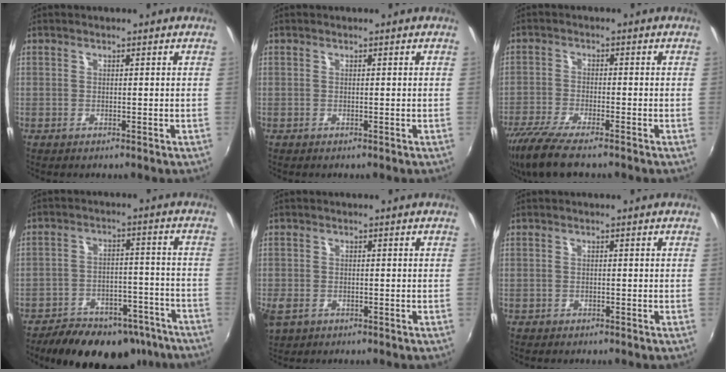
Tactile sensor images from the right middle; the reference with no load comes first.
{"total": 0.0}
{"total": 10.4, "force": [-8.3, 1.8, 6.0], "torque": [-0.143, -0.038, -0.153]}
{"total": 21.4, "force": [-17.1, 9.4, 8.9], "torque": [-0.162, 0.016, -0.215]}
{"total": 4.9, "force": [-2.2, 3.2, 2.9], "torque": [-0.068, -0.013, -0.042]}
{"total": 0.9, "force": [-0.7, 0.6, 0.1], "torque": [-0.006, -0.002, -0.011]}